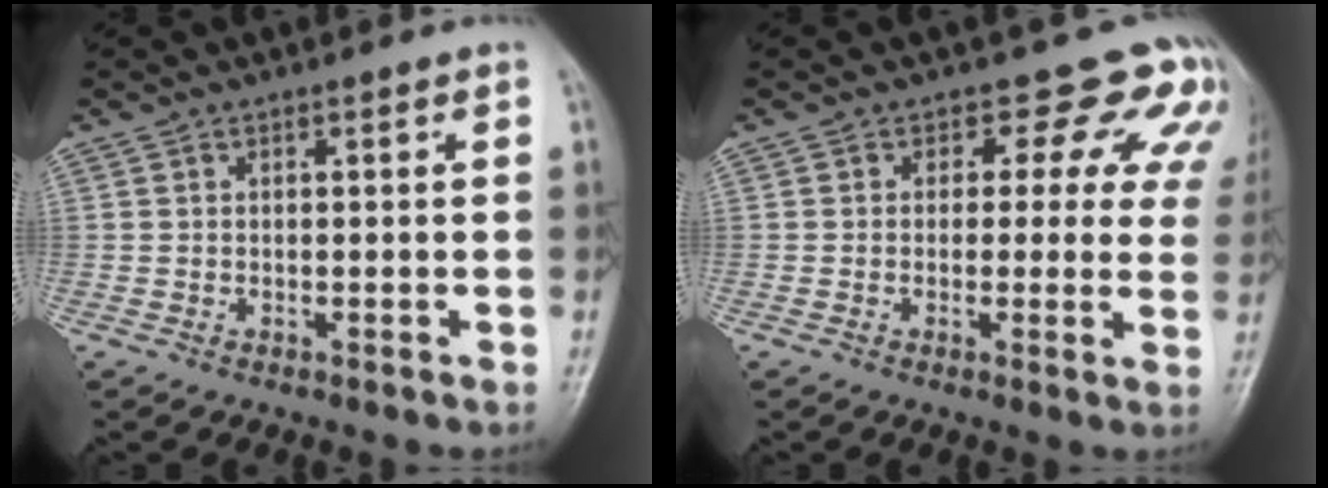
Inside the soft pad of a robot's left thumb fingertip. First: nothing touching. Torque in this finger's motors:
{"motor_torque": [0.21, 0.17, -0.06, -0.41, 0.08]}